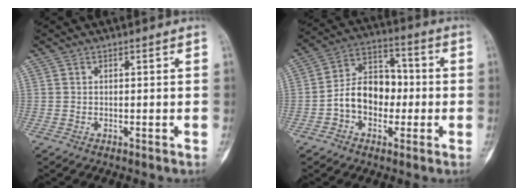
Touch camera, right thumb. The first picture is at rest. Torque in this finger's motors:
{"motor_torque": [0.37, 0.35, 0.71, -0.71, 0.04]}